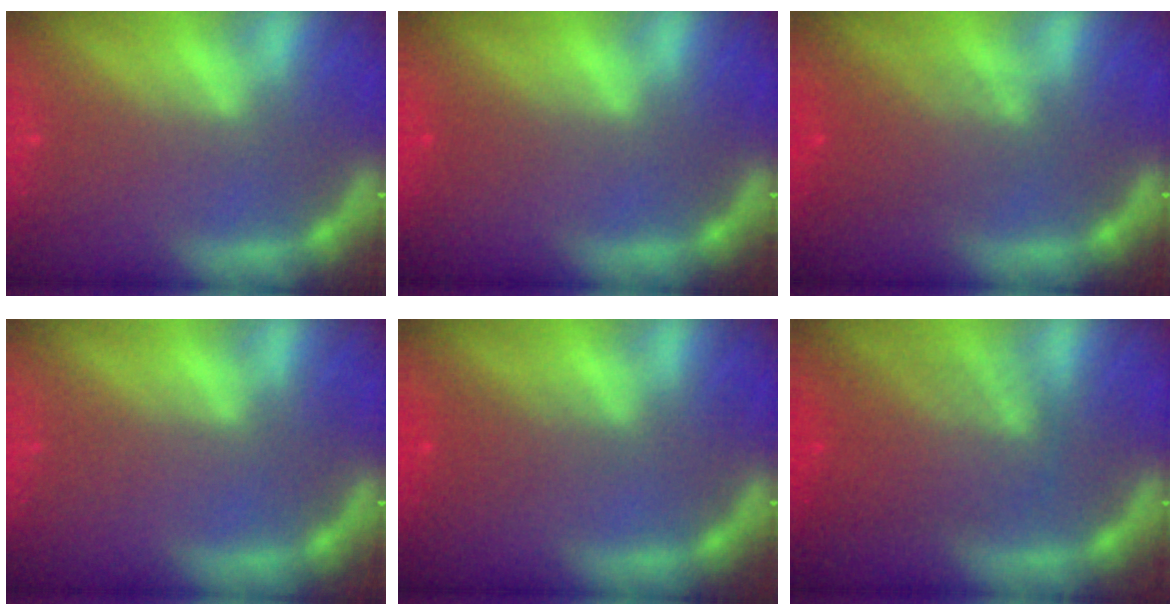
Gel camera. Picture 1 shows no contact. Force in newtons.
{"total": 1.0}
{"total": 4.1}
{"total": 0.0}
{"total": 2.0}
{"total": 6.6}